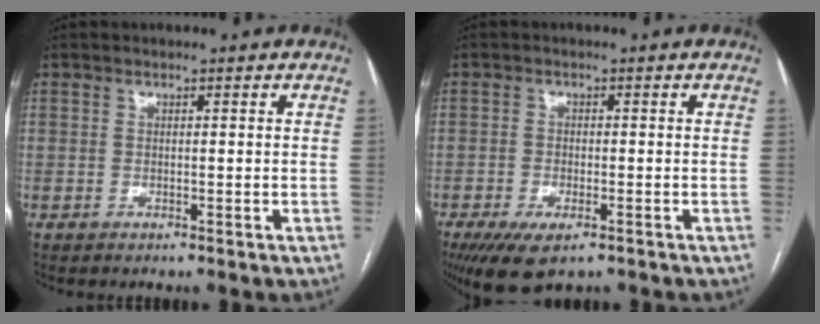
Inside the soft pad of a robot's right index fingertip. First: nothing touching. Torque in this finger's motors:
{"motor_torque": [0.81, -0.92, 0.35, 0.05]}